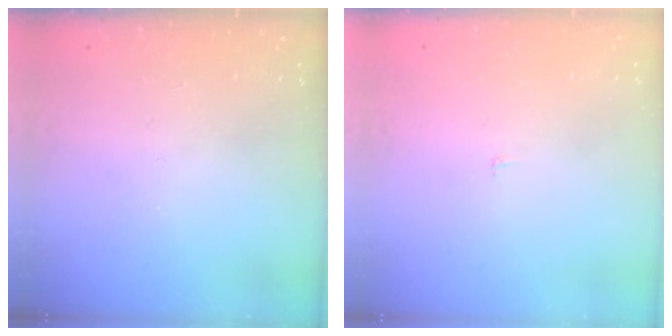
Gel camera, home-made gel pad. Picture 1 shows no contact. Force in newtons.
{"total": 2.3, "press": 2.3, "slide": 0.2}